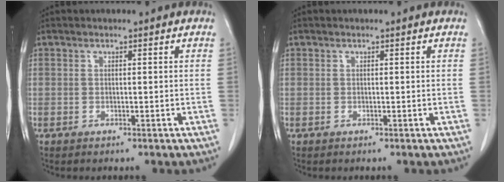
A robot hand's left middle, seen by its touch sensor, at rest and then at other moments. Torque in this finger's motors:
{"motor_torque": [-0.08, -0.03, 0.06, 0.00]}